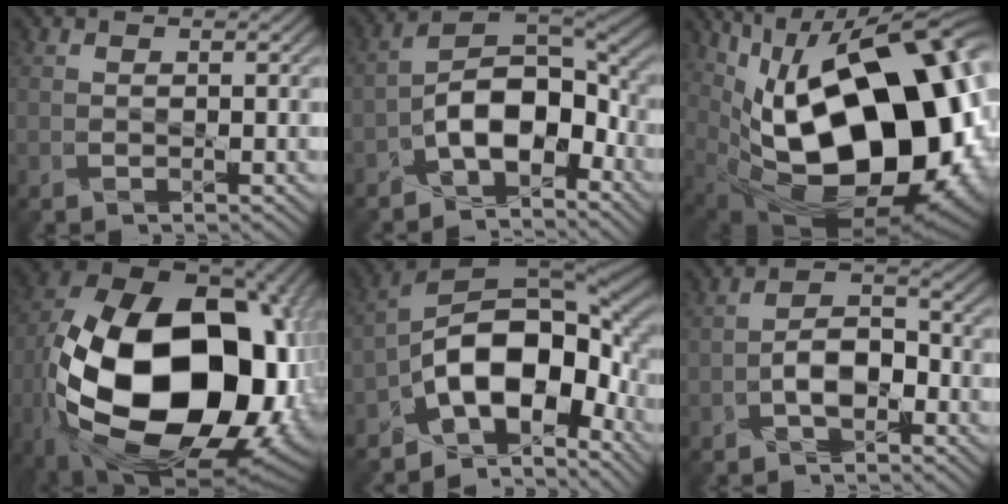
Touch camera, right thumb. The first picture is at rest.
{"total": 9.3, "force": [-4.5, 4.6, 6.6], "torque": [-0.106, 0.010, -0.097]}
{"total": 22.9, "force": [2.1, 12.6, 19.0], "torque": [-0.314, 0.004, 0.055]}
{"total": 24.1, "force": [-4.2, 15.3, 18.2], "torque": [-0.402, -0.059, -0.028]}
{"total": 14.4, "force": [-5.8, 7.7, 10.7], "torque": [-0.174, -0.012, -0.113]}
{"total": 4.9, "force": [-2.2, 2.6, 3.5], "torque": [-0.058, 0.013, -0.043]}